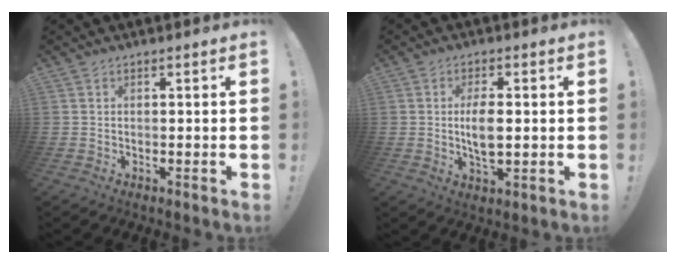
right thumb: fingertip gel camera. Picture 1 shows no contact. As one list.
[{"total": 6.9, "force": [0.1, 3.0, 6.2], "torque": [-0.112, -0.009, -0.006]}]